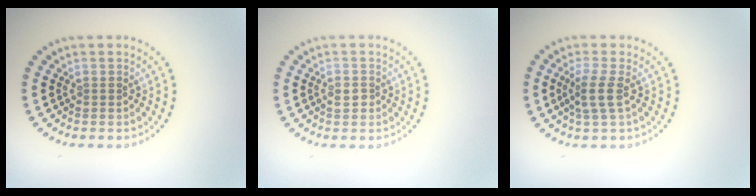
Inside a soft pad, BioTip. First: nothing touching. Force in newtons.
{"total": 1.2, "press": 1.2, "slide": 0.4}
{"total": 2.2, "press": 1.9, "slide": 1.2}